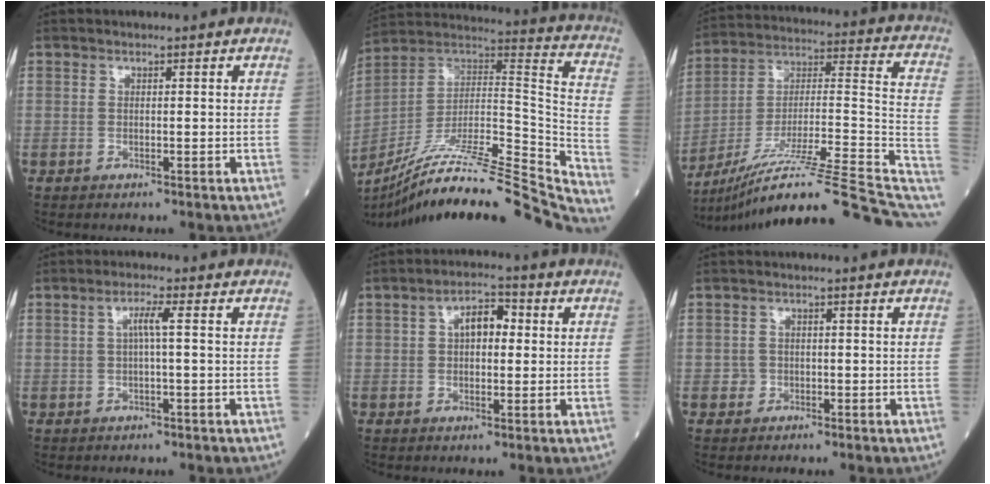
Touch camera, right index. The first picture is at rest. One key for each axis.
{"total": 36.6, "fx": -32.0, "fy": 1.1, "fz": 17.8, "tx": -0.205, "ty": -0.039, "tz": -0.472}
{"total": 26.9, "fx": -19.9, "fy": 0.2, "fz": 18.1, "tx": -0.222, "ty": 0.021, "tz": -0.321}
{"total": 2.7, "fx": 0.3, "fy": -0.1, "fz": 2.6, "tx": -0.050, "ty": 0.006, "tz": 0.005}
{"total": 5.2, "fx": 0.9, "fy": 2.7, "fz": 4.4, "tx": -0.072, "ty": 0.021, "tz": 0.013}
{"total": 1.3, "fx": -0.6, "fy": 1.2, "fz": 0.0, "tx": 0.006, "ty": 0.008, "tz": -0.013}